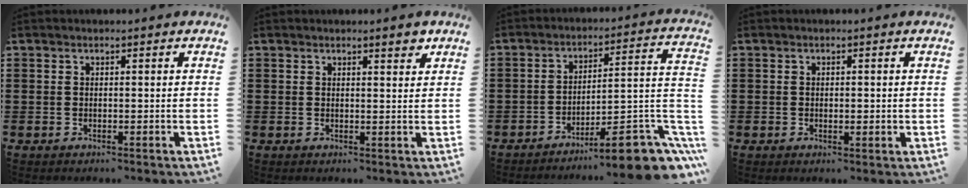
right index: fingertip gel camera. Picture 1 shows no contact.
{"total": 2.2, "force": [1.7, 0.4, 1.3], "torque": [-0.018, 0.001, 0.028]}
{"total": 9.6, "force": [-7.1, 1.4, 6.3], "torque": [-0.082, 0.001, -0.131]}
{"total": 0.7, "force": [-0.1, 0.5, 0.5], "torque": [-0.010, 0.004, -0.002]}